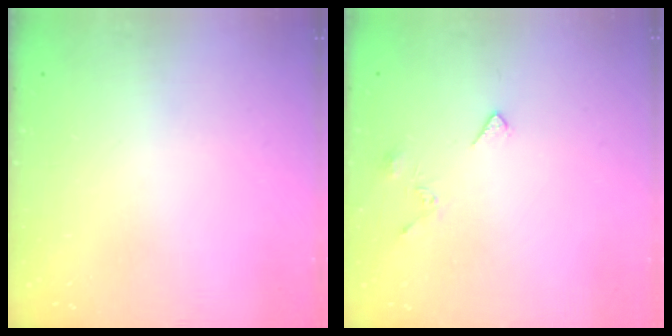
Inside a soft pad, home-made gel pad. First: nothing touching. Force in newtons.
{"total": 3.0, "press": 3.0, "slide": 0.7}